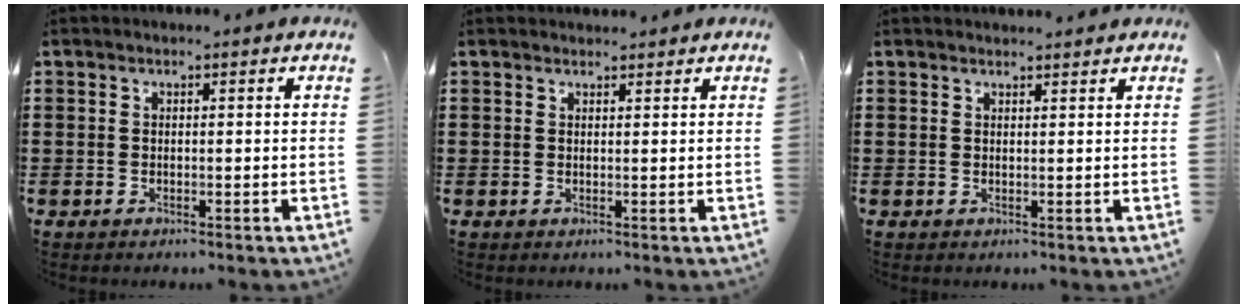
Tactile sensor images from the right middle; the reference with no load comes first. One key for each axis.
{"total": 1.1, "fx": 1.0, "fy": 0.2, "fz": 0.0, "tx": 0.006, "ty": -0.002, "tz": 0.018}
{"total": 1.2, "fx": 1.2, "fy": 0.1, "fz": 0.1, "tx": 0.003, "ty": -0.003, "tz": 0.020}